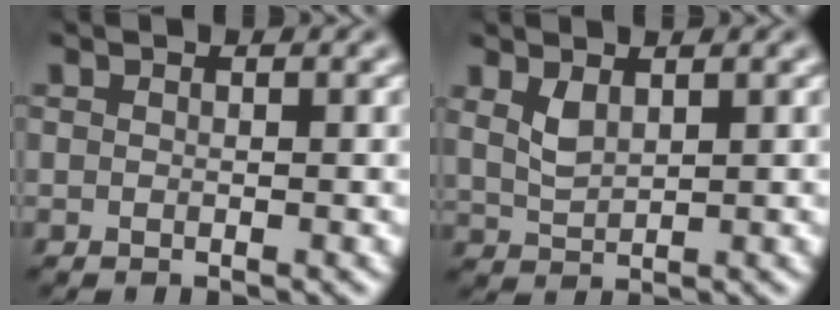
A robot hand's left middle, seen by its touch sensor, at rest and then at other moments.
{"total": 1.9, "force": [1.1, 0.8, 1.3], "torque": [-0.033, -0.002, 0.029]}